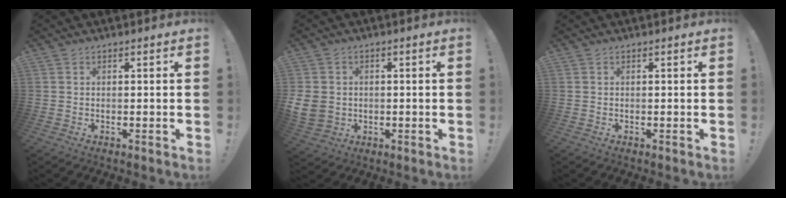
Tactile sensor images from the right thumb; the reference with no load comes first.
{"total": 6.7, "force": [-0.4, 6.0, 3.0], "torque": [-0.066, 0.001, -0.003]}
{"total": 0.0}